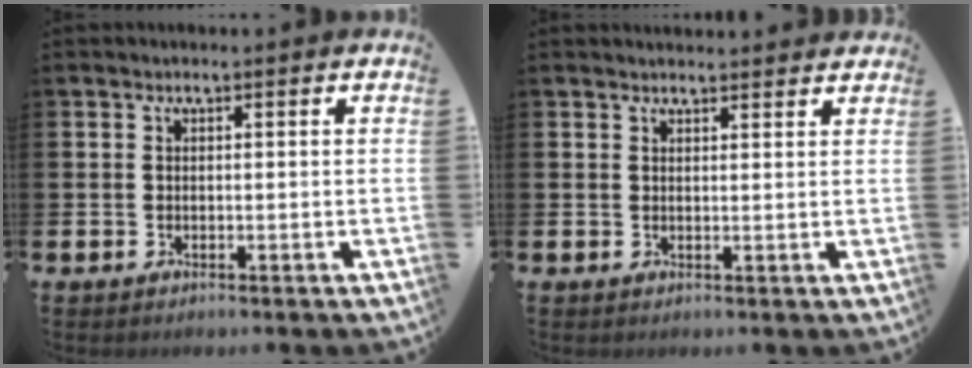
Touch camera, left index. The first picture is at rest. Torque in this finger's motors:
{"motor_torque": [0.52, -0.82, -0.16, 0.00]}